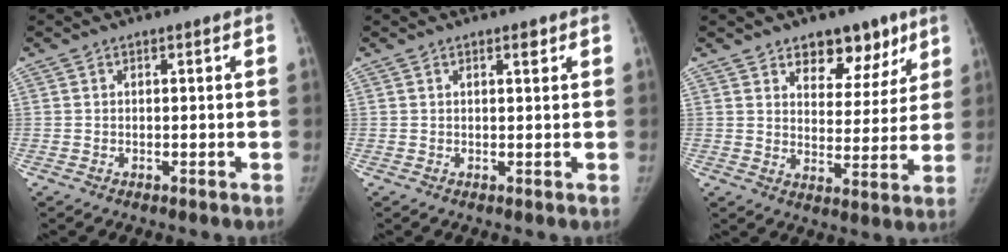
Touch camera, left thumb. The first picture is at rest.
{"total": 1.2, "force": [0.7, 0.4, 0.9], "torque": [-0.010, -0.003, 0.012]}
{"total": 10.9, "force": [7.0, 6.5, 5.3], "torque": [-0.024, -0.036, 0.102]}